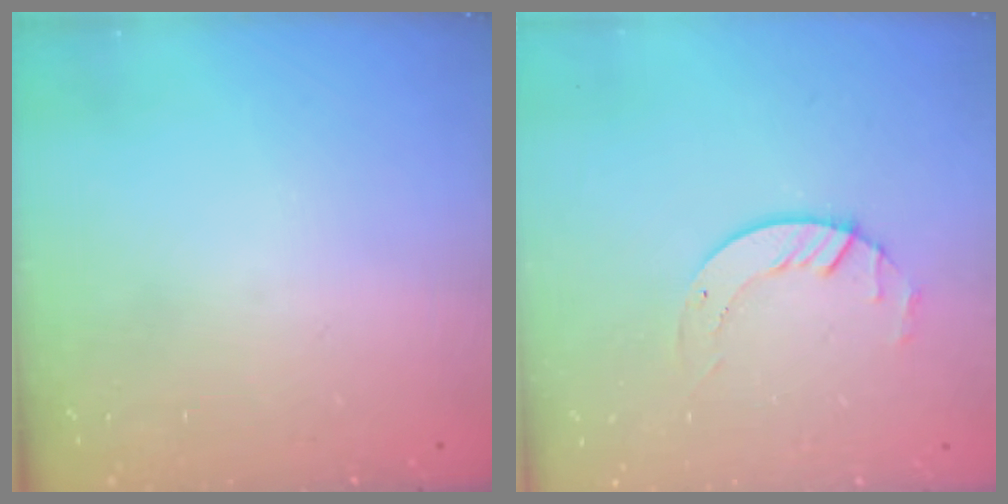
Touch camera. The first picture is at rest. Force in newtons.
{"total": 3.6, "press": 3.6, "slide": 0.4}